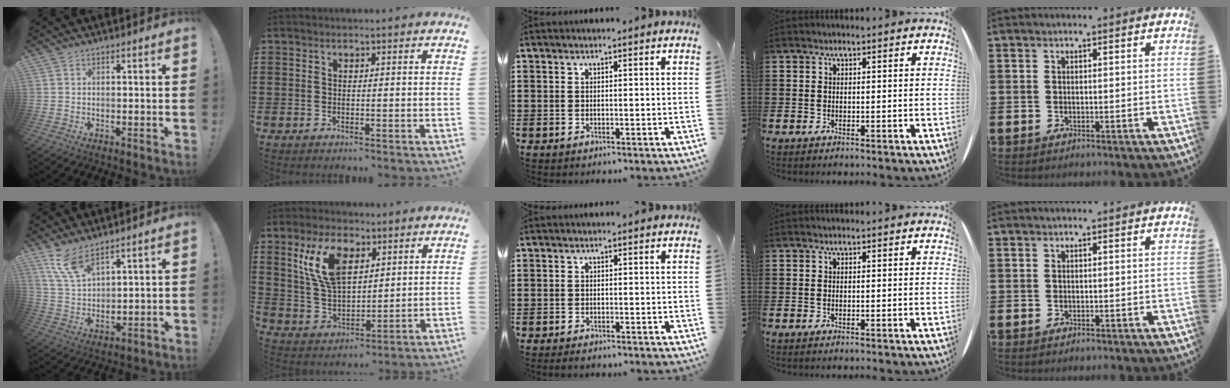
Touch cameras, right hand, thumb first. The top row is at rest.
{"thumb": {"total": 9.8, "force": [7.4, 3.1, 5.7], "torque": [-0.118, -0.035, 0.142]}, "index": {"total": 10.1, "force": [5.0, 5.7, 6.7], "torque": [-0.158, 0.012, 0.093]}, "middle": {"total": 0.8, "force": [-0.8, 0.1, 0.2], "torque": [-0.007, -0.003, -0.014]}}